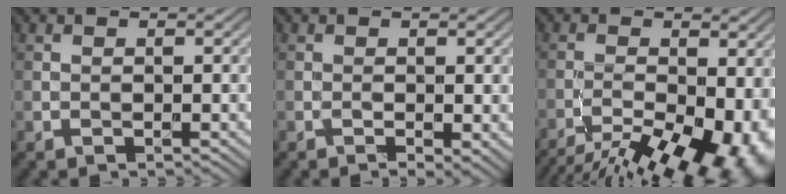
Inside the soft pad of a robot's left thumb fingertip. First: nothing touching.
{"total": 2.3, "force": [-0.6, 0.8, 2.1], "torque": [-0.035, -0.009, -0.007]}
{"total": 16.0, "force": [-9.6, 6.4, 11.1], "torque": [-0.151, -0.030, -0.125]}